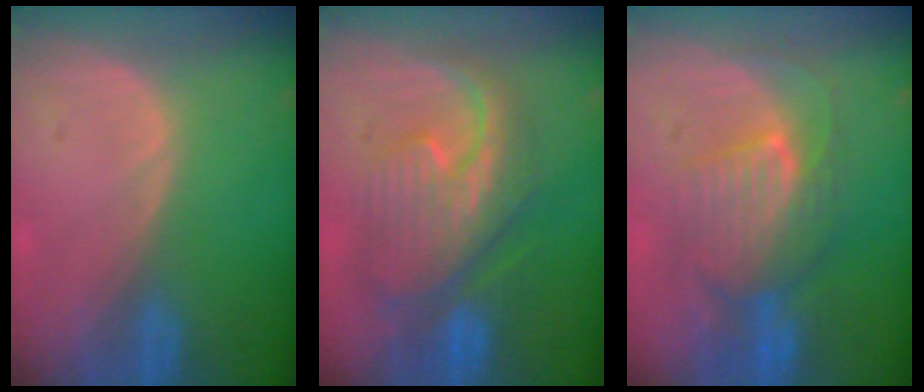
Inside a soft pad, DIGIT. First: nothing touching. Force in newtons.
{"total": 10.3, "press": 10.2, "slide": 0.9}
{"total": 8.9, "press": 8.6, "slide": 2.1}